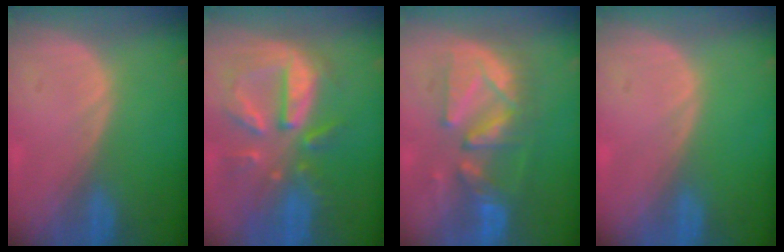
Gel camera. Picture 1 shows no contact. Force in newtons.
{"total": 10.8, "press": 9.5, "slide": 5.1}
{"total": 9.4, "press": 9.3, "slide": 0.9}
{"total": 0.0}